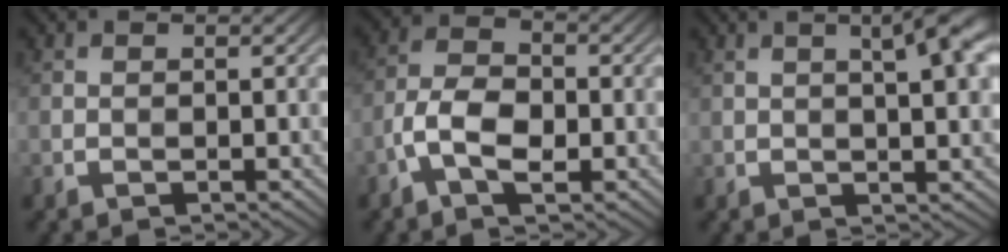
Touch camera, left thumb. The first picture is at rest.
{"total": 6.3, "force": [-2.4, 3.2, 4.8], "torque": [-0.099, 0.006, -0.056]}
{"total": 7.3, "force": [2.4, 1.7, 6.7], "torque": [-0.090, 0.017, 0.030]}